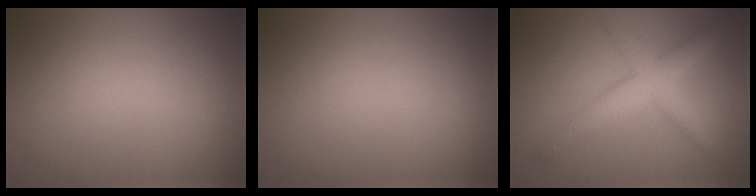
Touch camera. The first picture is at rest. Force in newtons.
{"total": 0.0}
{"total": 4.1, "press": 4.1, "slide": 0.1}